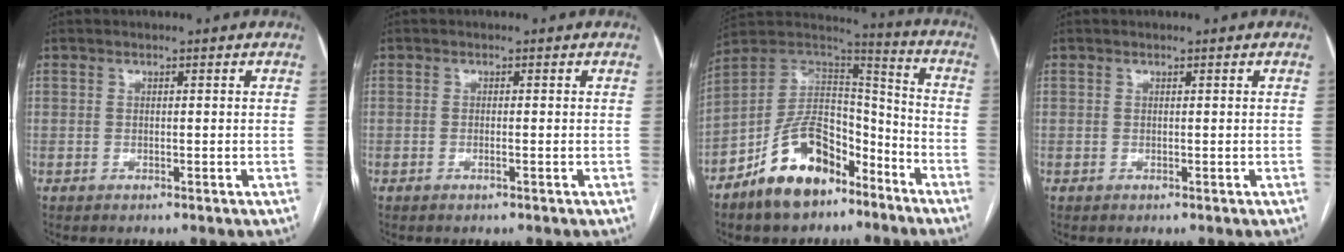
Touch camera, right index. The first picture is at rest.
{"total": 0.6, "force": [-0.3, 0.0, 0.5], "torque": [-0.011, 0.000, -0.004]}
{"total": 15.9, "force": [-9.8, 8.4, 9.4], "torque": [-0.171, 0.034, -0.171]}
{"total": 0.0}